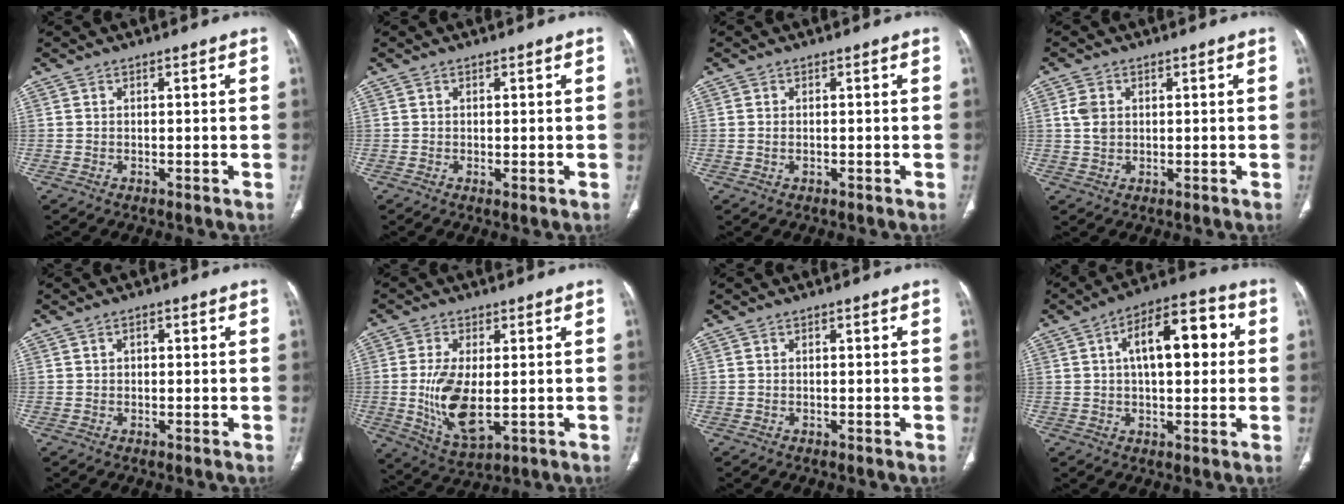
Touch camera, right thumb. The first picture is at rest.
{"total": 0.8, "force": [-0.1, 0.3, 0.8], "torque": [-0.017, -0.005, 0.000]}
{"total": 0.8, "force": [-0.2, 0.5, 0.6], "torque": [-0.015, 0.003, -0.002]}
{"total": 3.2, "force": [0.6, 2.4, 2.0], "torque": [-0.039, 0.001, 0.013]}
{"total": 1.4, "force": [0.3, 1.0, 0.9], "torque": [-0.009, 0.004, 0.002]}
{"total": 11.4, "force": [-0.9, 5.4, 10.0], "torque": [-0.197, -0.019, -0.004]}
{"total": 0.0}
{"total": 14.2, "force": [2.9, 6.8, 12.2], "torque": [-0.161, 0.027, 0.038]}